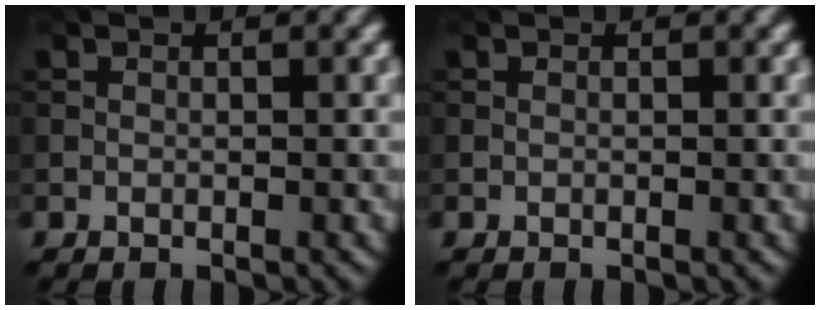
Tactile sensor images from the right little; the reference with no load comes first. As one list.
[{"total": 0.0}]